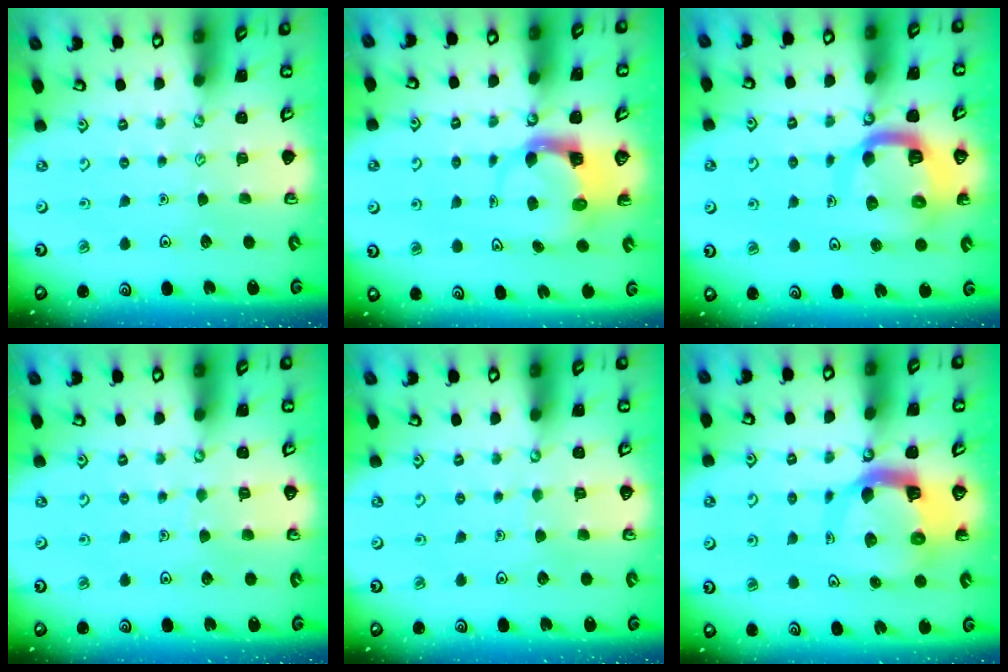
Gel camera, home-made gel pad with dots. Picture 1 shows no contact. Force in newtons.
{"total": 3.6, "press": 3.6, "slide": 0.6}
{"total": 11.9, "press": 11.8, "slide": 1.3}
{"total": 4.4, "press": 4.3, "slide": 0.4}
{"total": 3.6, "press": 3.6, "slide": 0.4}
{"total": 11.4, "press": 11.3, "slide": 1.5}